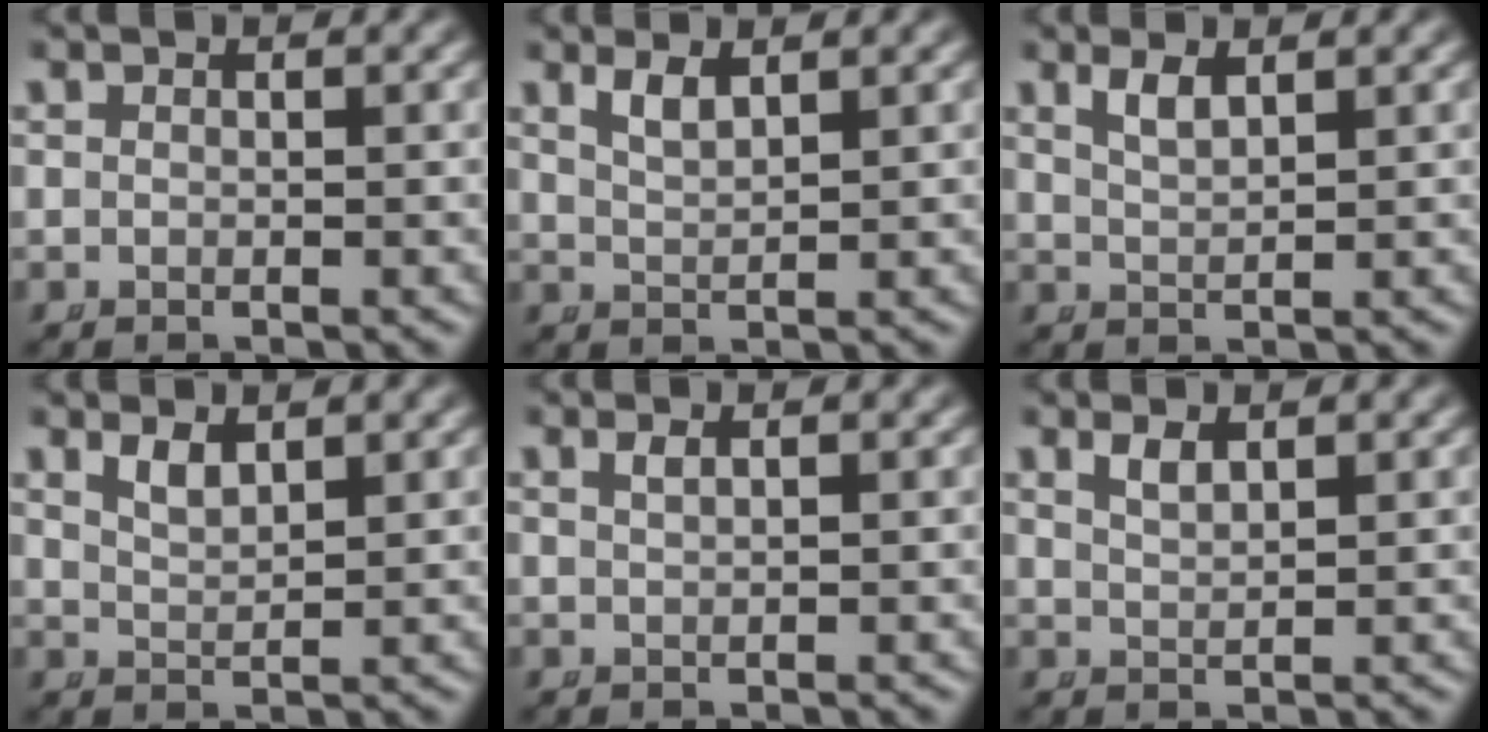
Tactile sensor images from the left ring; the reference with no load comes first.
{"total": 1.6, "force": [1.2, 0.1, 1.1], "torque": [-0.026, -0.007, 0.032]}
{"total": 1.5, "force": [1.1, 0.0, 1.1], "torque": [-0.025, -0.007, 0.030]}
{"total": 1.6, "force": [1.2, 0.2, 1.0], "torque": [-0.024, -0.010, 0.031]}
{"total": 0.8, "force": [0.4, -0.4, 0.5], "torque": [-0.009, -0.003, 0.015]}
{"total": 1.2, "force": [1.0, -0.2, 0.7], "torque": [-0.017, -0.007, 0.029]}